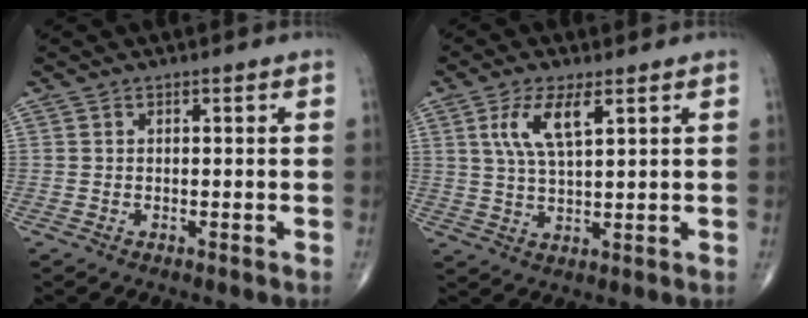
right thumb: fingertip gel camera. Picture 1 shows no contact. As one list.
[{"total": 7.5, "force": [3.2, 2.4, 6.4], "torque": [-0.131, -0.009, 0.066]}]